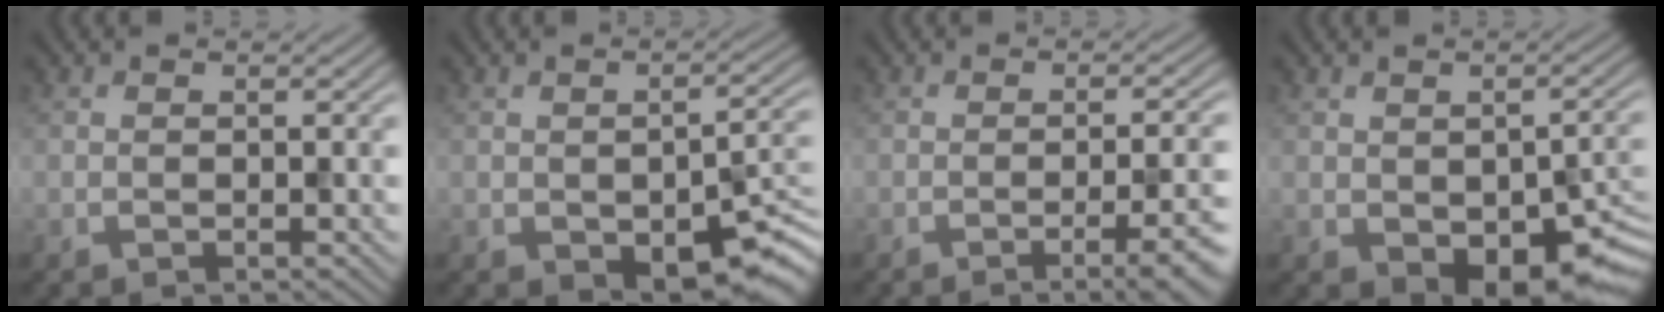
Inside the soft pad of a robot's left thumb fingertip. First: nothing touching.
{"total": 9.7, "force": [-4.2, 4.6, 7.5], "torque": [-0.106, -0.027, -0.051]}
{"total": 7.4, "force": [-3.0, 1.9, 6.4], "torque": [-0.082, -0.002, -0.038]}
{"total": 9.7, "force": [-3.8, 5.2, 7.3], "torque": [-0.099, -0.026, -0.041]}